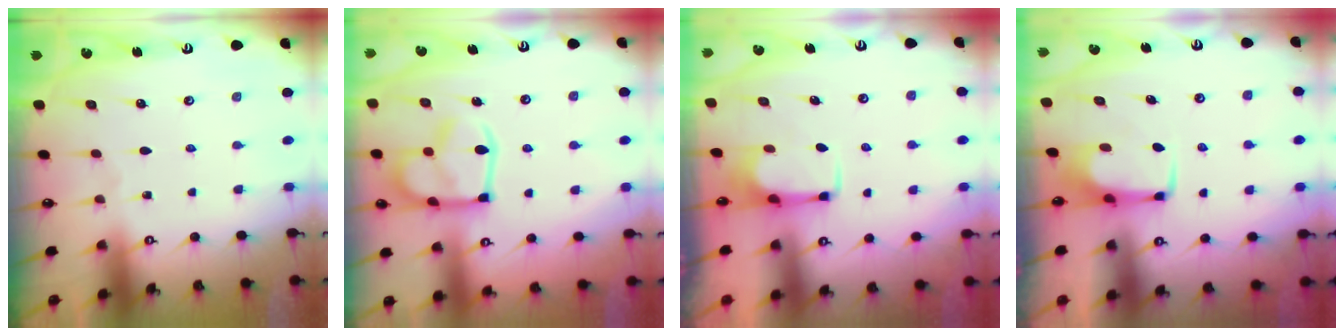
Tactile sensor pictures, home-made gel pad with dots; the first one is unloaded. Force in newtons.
{"total": 16.0, "press": 15.9, "slide": 1.3}
{"total": 3.0, "press": 2.9, "slide": 0.5}
{"total": 1.8, "press": 1.6, "slide": 0.6}